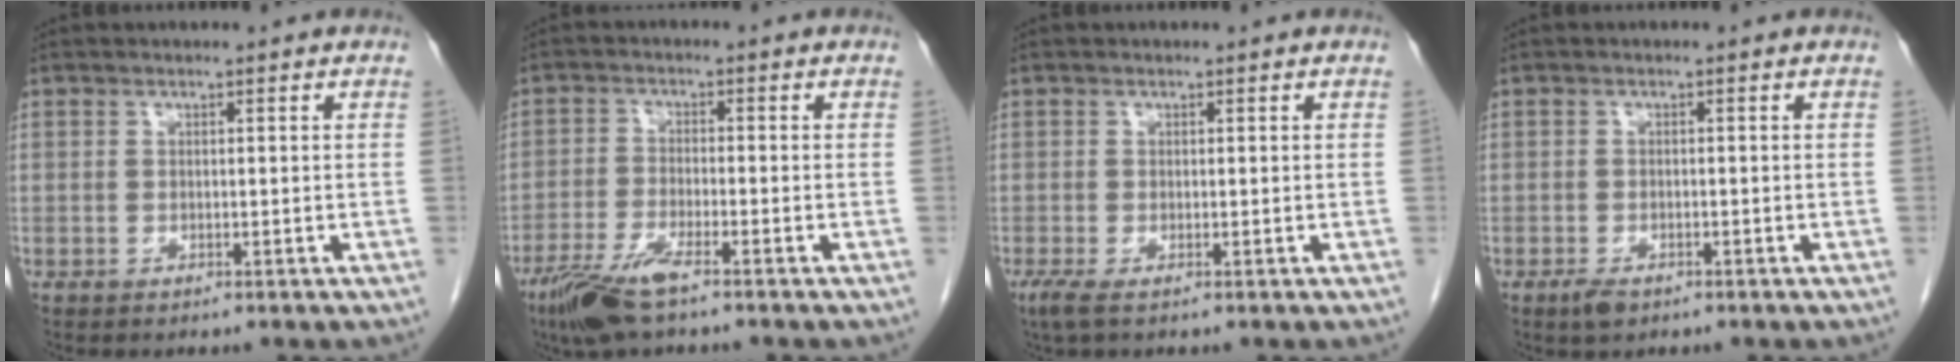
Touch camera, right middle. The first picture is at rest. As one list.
[{"total": 6.7, "force": [-4.7, 0.7, 4.8], "torque": [-0.103, -0.016, -0.090]}, {"total": 1.8, "force": [-0.9, 0.2, 1.5], "torque": [-0.036, -0.009, -0.017]}, {"total": 2.0, "force": [-1.3, 0.9, 1.3], "torque": [-0.027, -0.002, -0.020]}]